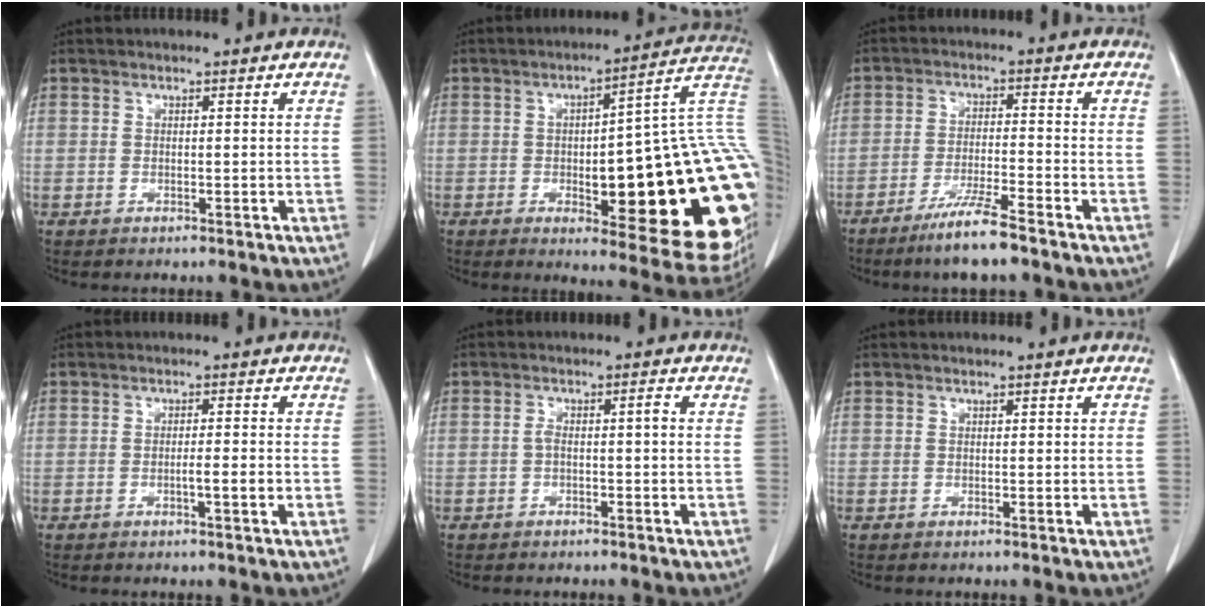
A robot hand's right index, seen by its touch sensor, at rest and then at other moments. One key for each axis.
{"total": 29.6, "fx": -3.2, "fy": 6.1, "fz": 28.8, "tx": -0.274, "ty": 0.020, "tz": -0.035}
{"total": 7.0, "fx": -5.2, "fy": -0.2, "fz": 4.6, "tx": -0.088, "ty": -0.019, "tz": -0.099}
{"total": 2.3, "fx": -0.7, "fy": -0.1, "fz": 2.2, "tx": -0.035, "ty": -0.001, "tz": -0.014}
{"total": 2.0, "fx": -0.3, "fy": 0.4, "fz": 1.9, "tx": -0.035, "ty": 0.010, "tz": -0.003}
{"total": 0.0}